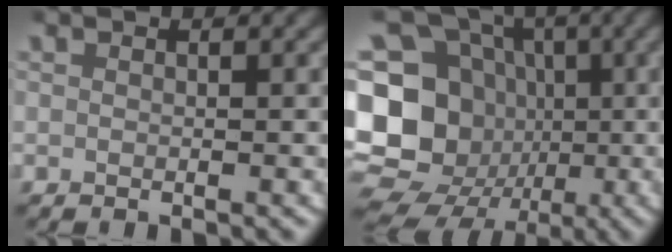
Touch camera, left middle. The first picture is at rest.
{"total": 18.0, "force": [-2.6, 15.8, 8.1], "torque": [-0.178, -0.061, -0.041]}